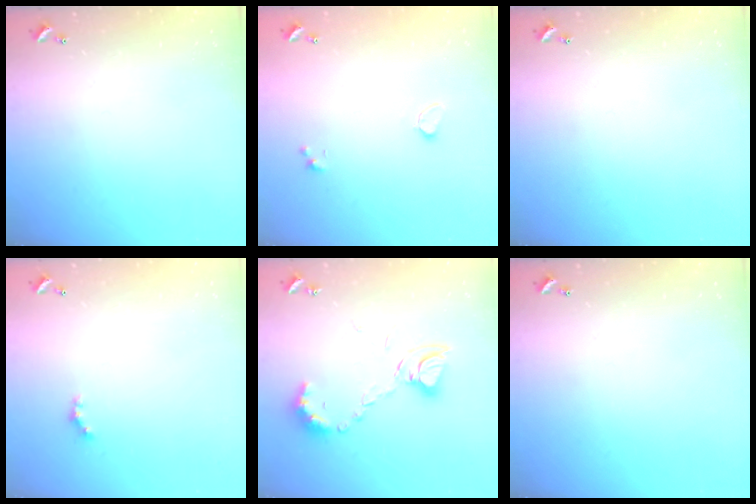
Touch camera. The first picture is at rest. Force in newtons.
{"total": 0.6, "press": 0.4, "slide": 0.5}
{"total": 0.0}
{"total": 1.6, "press": 1.6, "slide": 0.4}
{"total": 9.8, "press": 9.8, "slide": 1.0}
{"total": 0.0}